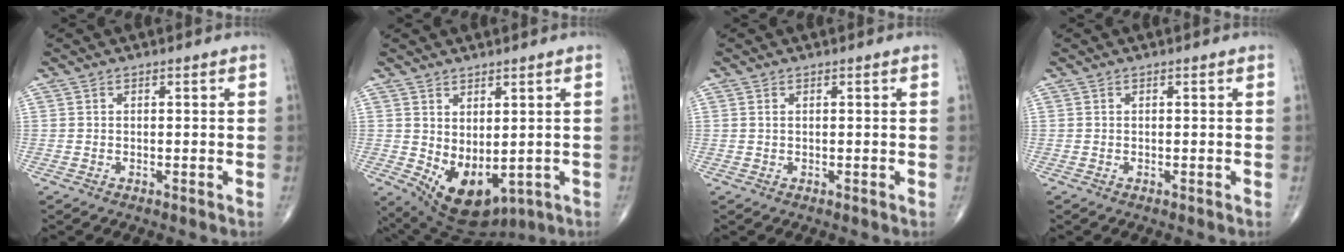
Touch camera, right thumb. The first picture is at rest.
{"total": 10.4, "force": [-0.9, 5.9, 8.5], "torque": [-0.126, -0.013, 0.017]}
{"total": 0.6, "force": [0.2, 0.3, 0.4], "torque": [-0.011, 0.005, 0.005]}
{"total": 0.0}